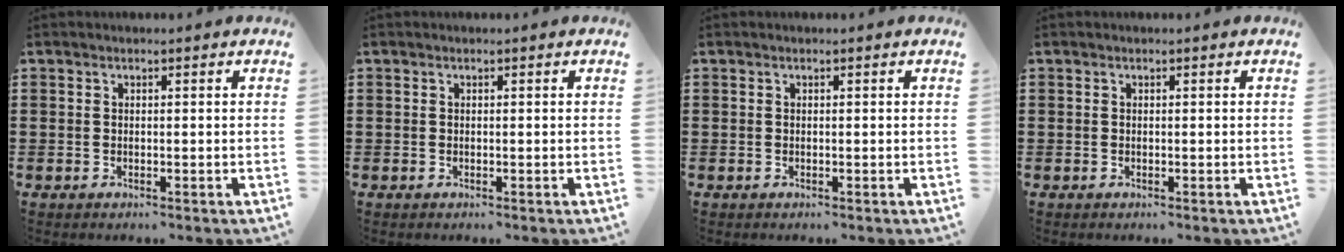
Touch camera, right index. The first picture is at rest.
{"total": 0.0}
{"total": 0.0}
{"total": 0.0}